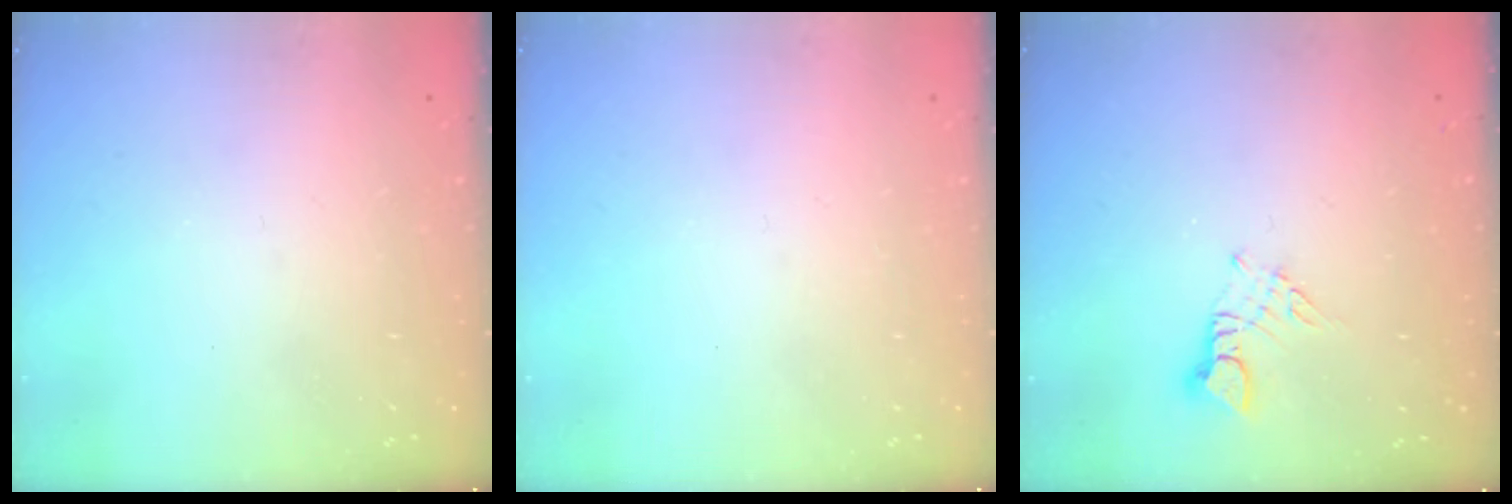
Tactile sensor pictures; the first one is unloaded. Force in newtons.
{"total": 0.0}
{"total": 2.3, "press": 2.3, "slide": 0.3}